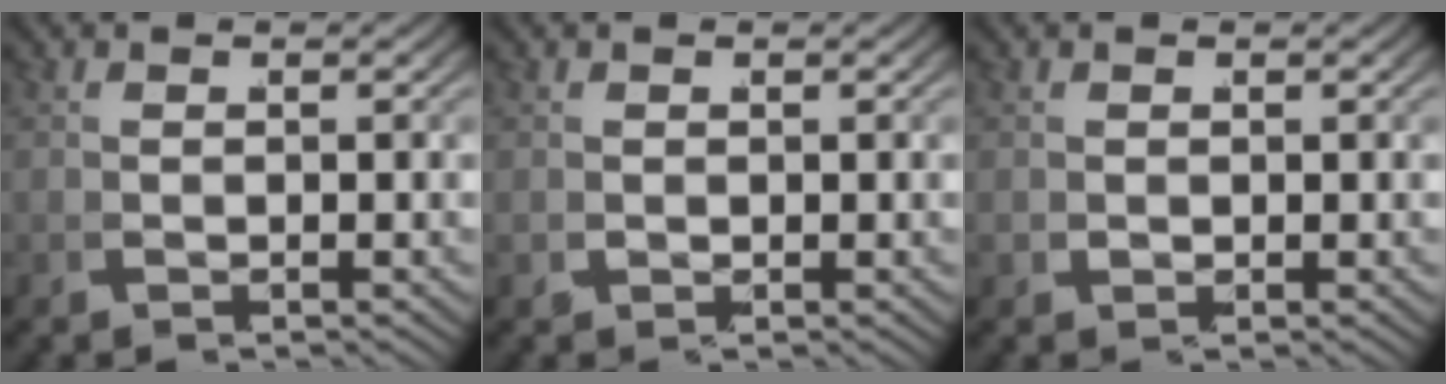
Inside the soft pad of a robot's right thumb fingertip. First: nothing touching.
{"total": 1.3, "force": [0.3, 1.2, 0.3], "torque": [-0.018, 0.001, 0.006]}
{"total": 1.2, "force": [0.4, 1.1, 0.4], "torque": [-0.018, 0.001, 0.007]}